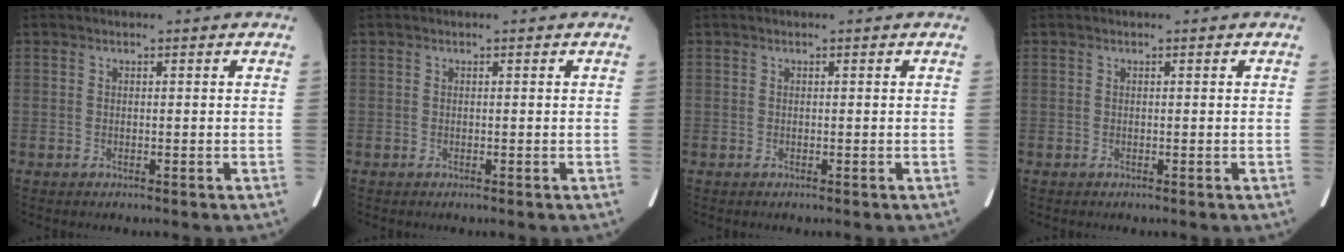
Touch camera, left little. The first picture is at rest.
{"total": 0.0}
{"total": 0.0}
{"total": 0.0}